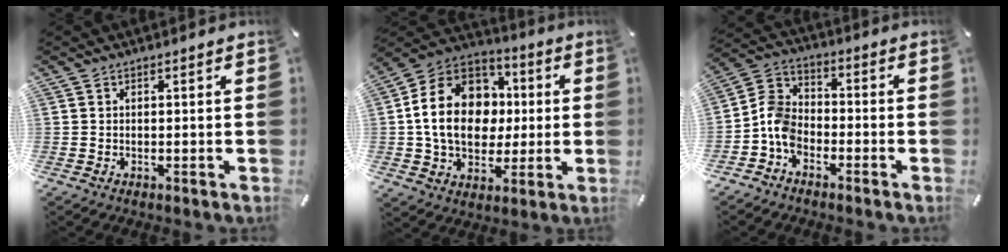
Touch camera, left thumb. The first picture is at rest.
{"total": 18.5, "force": [0.2, 15.0, 10.9], "torque": [-0.213, 0.017, 0.007]}
{"total": 7.6, "force": [-4.0, 5.4, 3.5], "torque": [-0.090, 0.018, -0.082]}